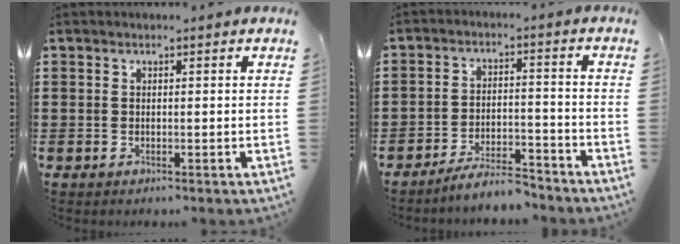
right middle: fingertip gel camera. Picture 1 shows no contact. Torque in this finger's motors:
{"motor_torque": [2.14, 0.00, 0.21, 0.00]}